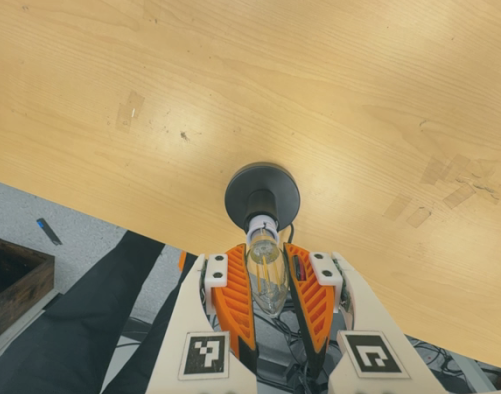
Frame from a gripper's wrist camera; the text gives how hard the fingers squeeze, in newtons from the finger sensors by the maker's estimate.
{"total": 12.4, "left": 12.2, "right": 12.6}